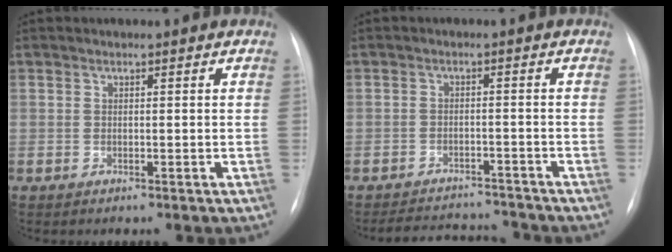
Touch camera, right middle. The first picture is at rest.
{"total": 8.1, "force": [-7.8, 1.7, 0.9], "torque": [-0.014, 0.007, -0.109]}